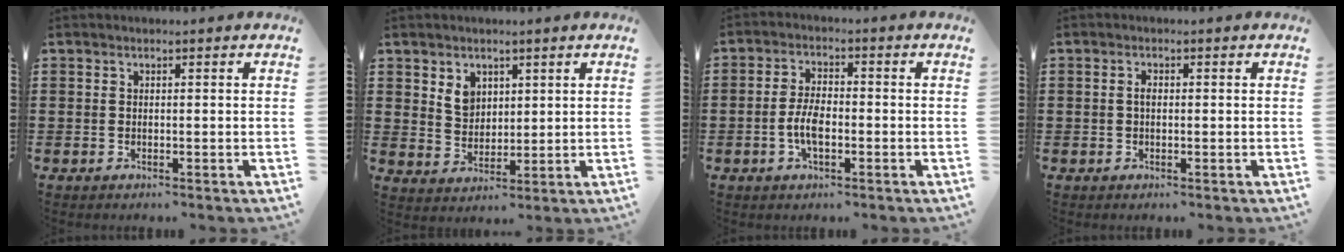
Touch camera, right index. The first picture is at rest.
{"total": 4.2, "force": [2.2, 3.2, 1.6], "torque": [-0.035, 0.007, 0.039]}
{"total": 4.9, "force": [-1.2, 2.1, 4.3], "torque": [-0.099, -0.003, -0.025]}
{"total": 1.3, "force": [0.0, 0.6, 1.1], "torque": [-0.022, 0.002, -0.002]}